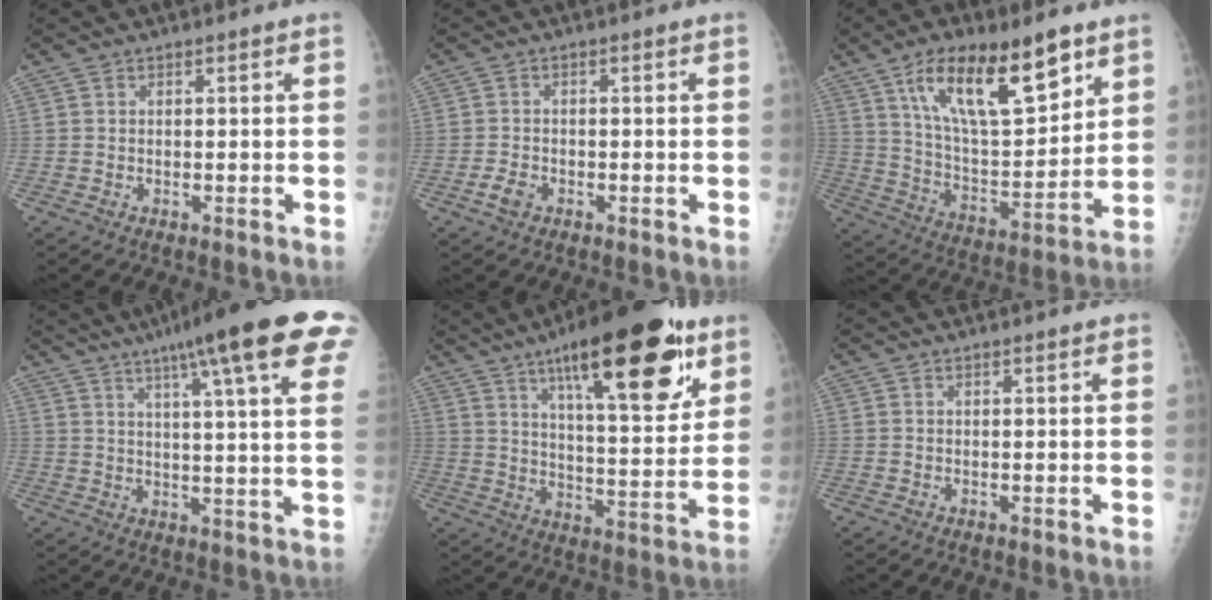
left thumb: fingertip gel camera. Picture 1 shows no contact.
{"total": 2.5, "force": [-1.3, 1.7, 1.4], "torque": [-0.024, 0.003, -0.024]}
{"total": 20.8, "force": [11.5, 7.8, 15.5], "torque": [-0.225, -0.046, 0.209]}
{"total": 22.7, "force": [13.6, 2.8, 18.0], "torque": [-0.252, -0.016, 0.172]}
{"total": 25.7, "force": [14.4, 7.8, 19.9], "torque": [-0.272, -0.048, 0.221]}
{"total": 1.0, "force": [0.9, 0.3, 0.3], "torque": [-0.003, -0.002, 0.012]}